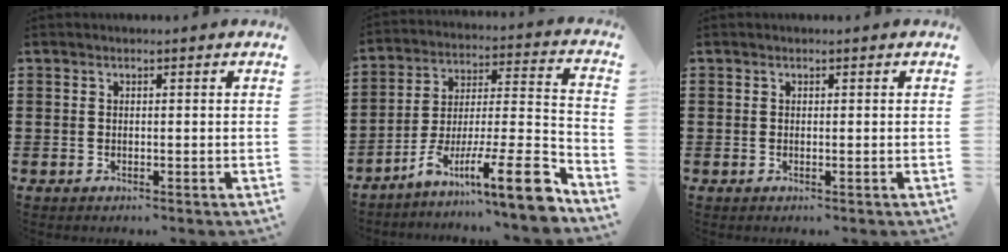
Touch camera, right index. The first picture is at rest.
{"total": 14.4, "force": [-9.6, 1.8, 10.5], "torque": [-0.167, 0.023, -0.170]}
{"total": 0.0}